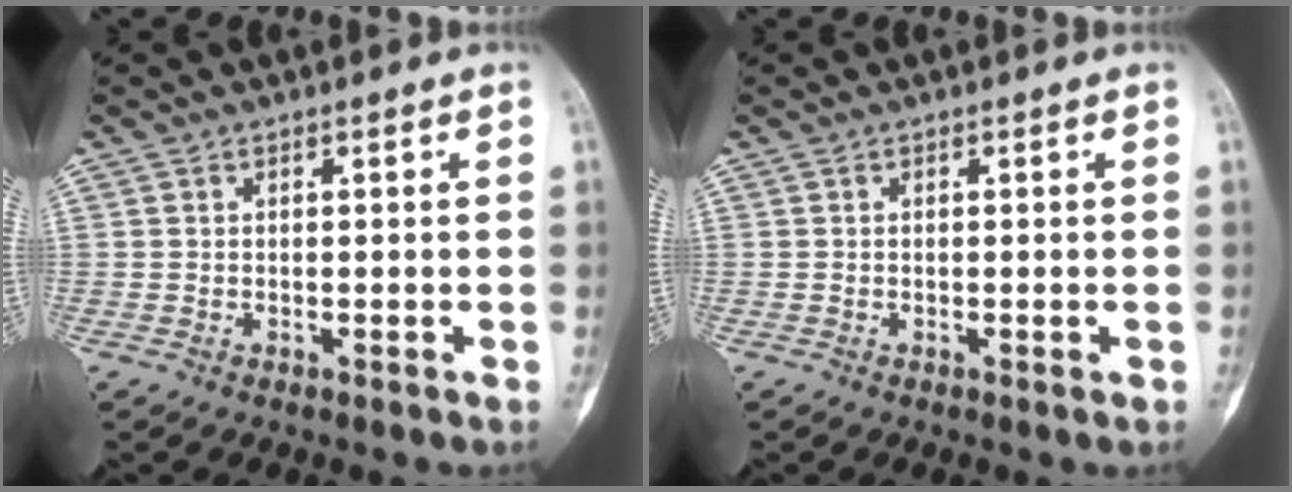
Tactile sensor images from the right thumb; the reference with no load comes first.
{"total": 0.7, "force": [-0.2, 0.2, 0.6], "torque": [-0.007, -0.001, -0.003]}